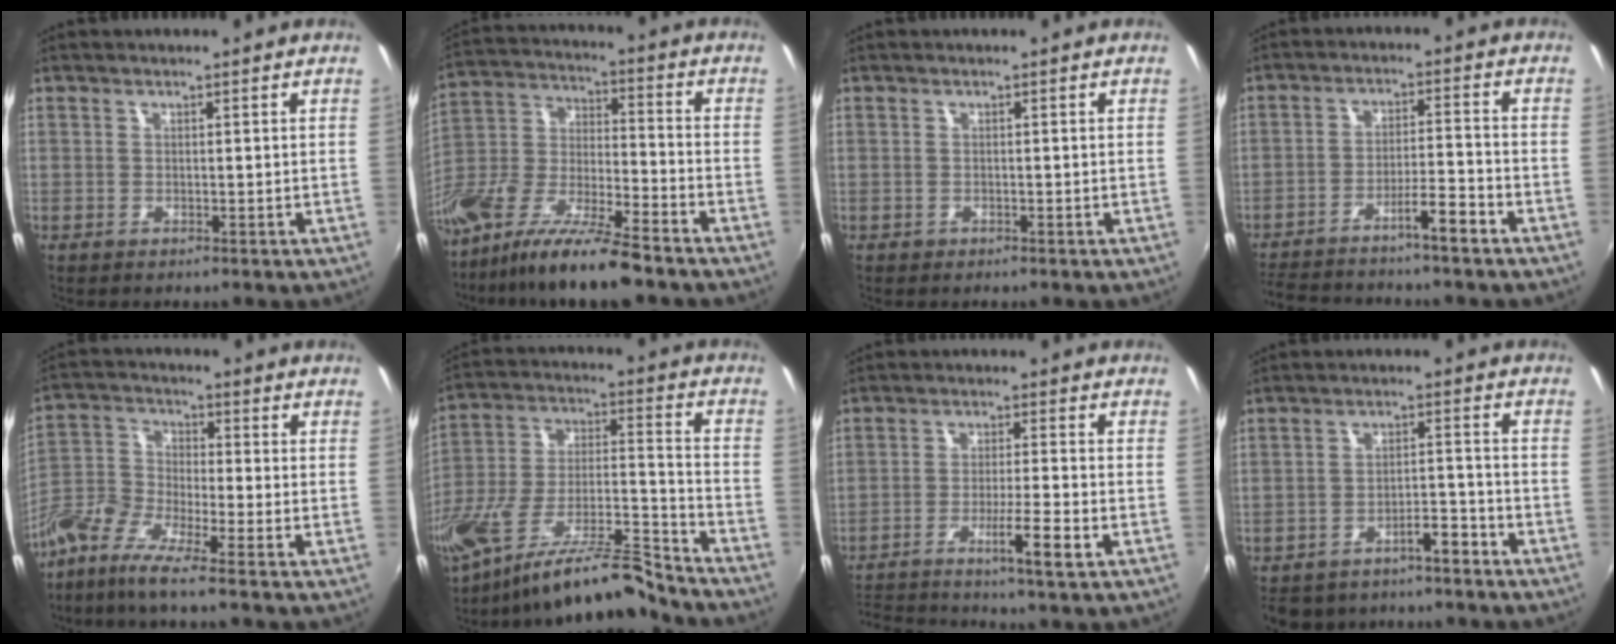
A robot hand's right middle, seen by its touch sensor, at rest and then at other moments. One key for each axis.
{"total": 17.7, "fx": -12.8, "fy": 4.2, "fz": 11.4, "tx": -0.234, "ty": -0.021, "tz": -0.239}
{"total": 0.7, "fx": -0.4, "fy": 0.5, "fz": 0.2, "tx": -0.003, "ty": 0.000, "tz": -0.003}
{"total": 8.1, "fx": -6.9, "fy": -0.1, "fz": 4.2, "tx": -0.089, "ty": 0.019, "tz": -0.119}
{"total": 9.6, "fx": -7.3, "fy": 1.2, "fz": 6.2, "tx": -0.145, "ty": -0.013, "tz": -0.153}
{"total": 18.8, "fx": -15.3, "fy": 2.9, "fz": 10.6, "tx": -0.195, "ty": -0.026, "tz": -0.268}
{"total": 8.1, "fx": -5.5, "fy": -0.8, "fz": 5.8, "tx": -0.113, "ty": -0.002, "tz": -0.099}
{"total": 9.0, "fx": -7.1, "fy": 3.8, "fz": 4.0, "tx": -0.071, "ty": 0.021, "tz": -0.094}